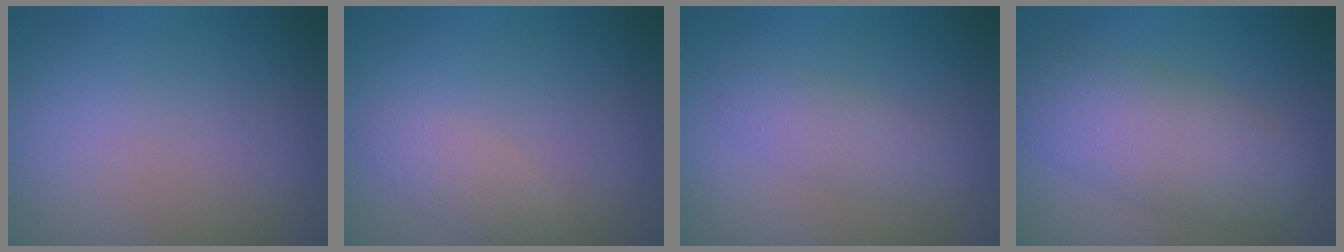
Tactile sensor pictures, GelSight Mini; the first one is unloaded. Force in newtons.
{"total": 1.6, "press": 1.6, "slide": 0.0}
{"total": 1.8, "press": 1.8, "slide": 0.0}
{"total": 5.6, "press": 5.6, "slide": 0.1}